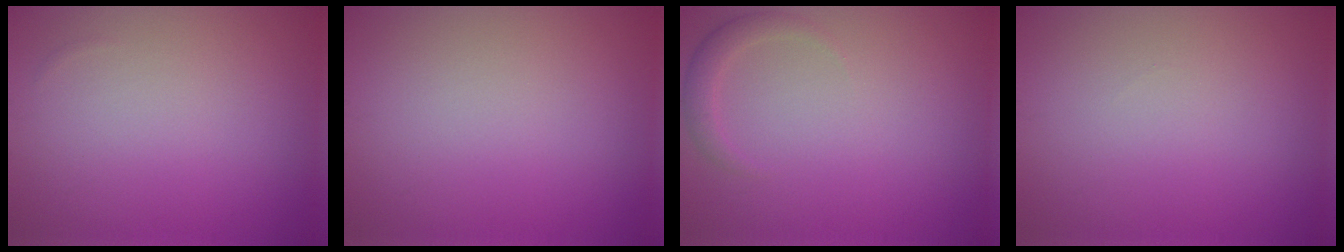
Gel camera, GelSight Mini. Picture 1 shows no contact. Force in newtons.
{"total": 0.0}
{"total": 1.6, "press": 1.6, "slide": 0.2}
{"total": 0.0}